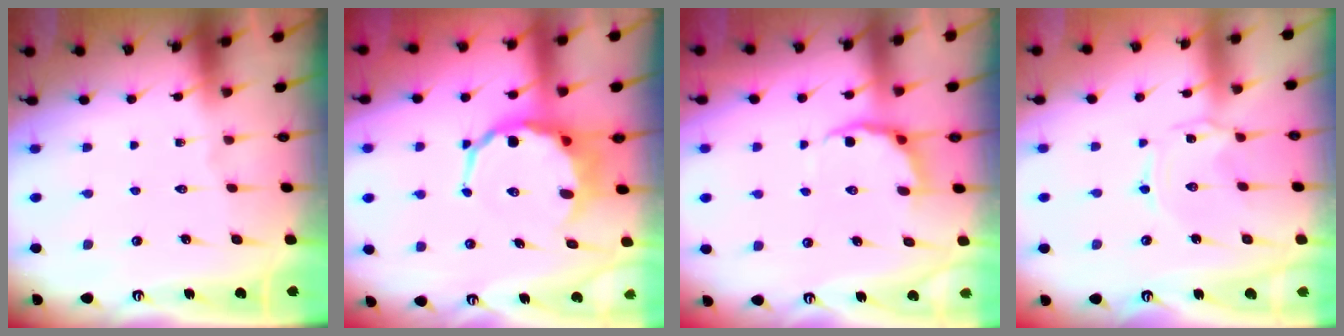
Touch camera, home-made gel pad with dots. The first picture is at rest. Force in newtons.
{"total": 8.3, "press": 8.1, "slide": 1.8}
{"total": 5.2, "press": 4.3, "slide": 2.8}
{"total": 0.5, "press": 0.5, "slide": 0.1}